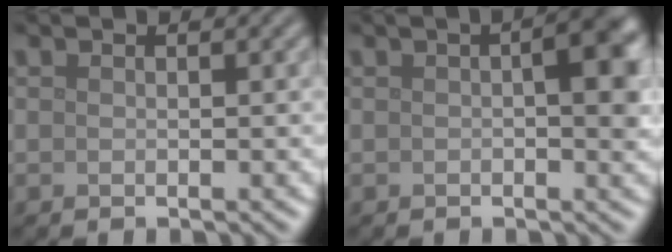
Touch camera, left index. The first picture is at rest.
{"total": 3.9, "force": [0.5, 1.1, 3.7], "torque": [-0.047, 0.009, 0.003]}